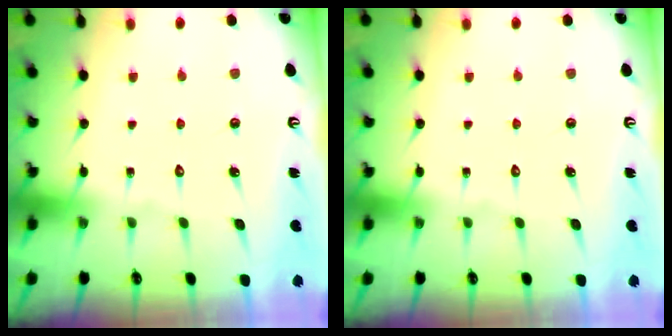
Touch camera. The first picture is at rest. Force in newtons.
{"total": 0.0}